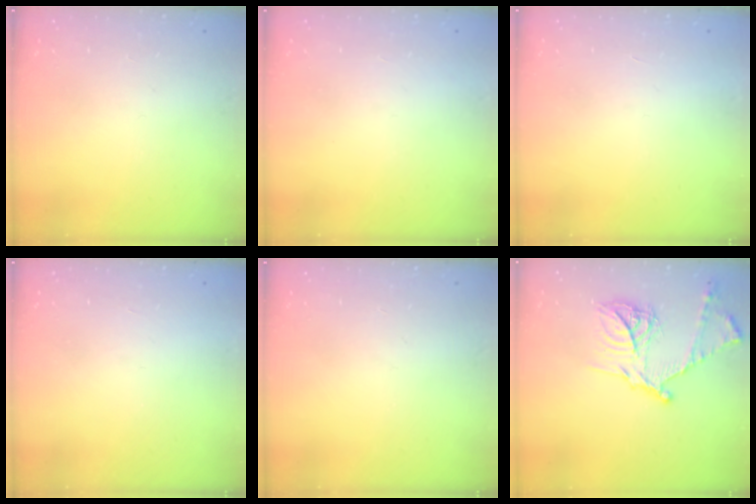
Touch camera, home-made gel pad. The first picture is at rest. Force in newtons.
{"total": 1.5, "press": 1.5, "slide": 0.1}
{"total": 1.7, "press": 1.7, "slide": 0.1}
{"total": 1.6, "press": 1.6, "slide": 0.1}
{"total": 0.0}
{"total": 18.3, "press": 18.2, "slide": 1.7}